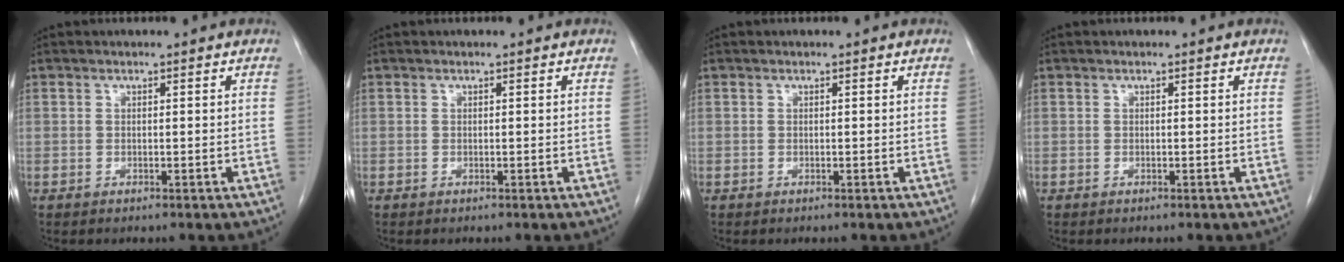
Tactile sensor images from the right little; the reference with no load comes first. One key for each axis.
{"total": 0.0}
{"total": 0.0}
{"total": 0.0}